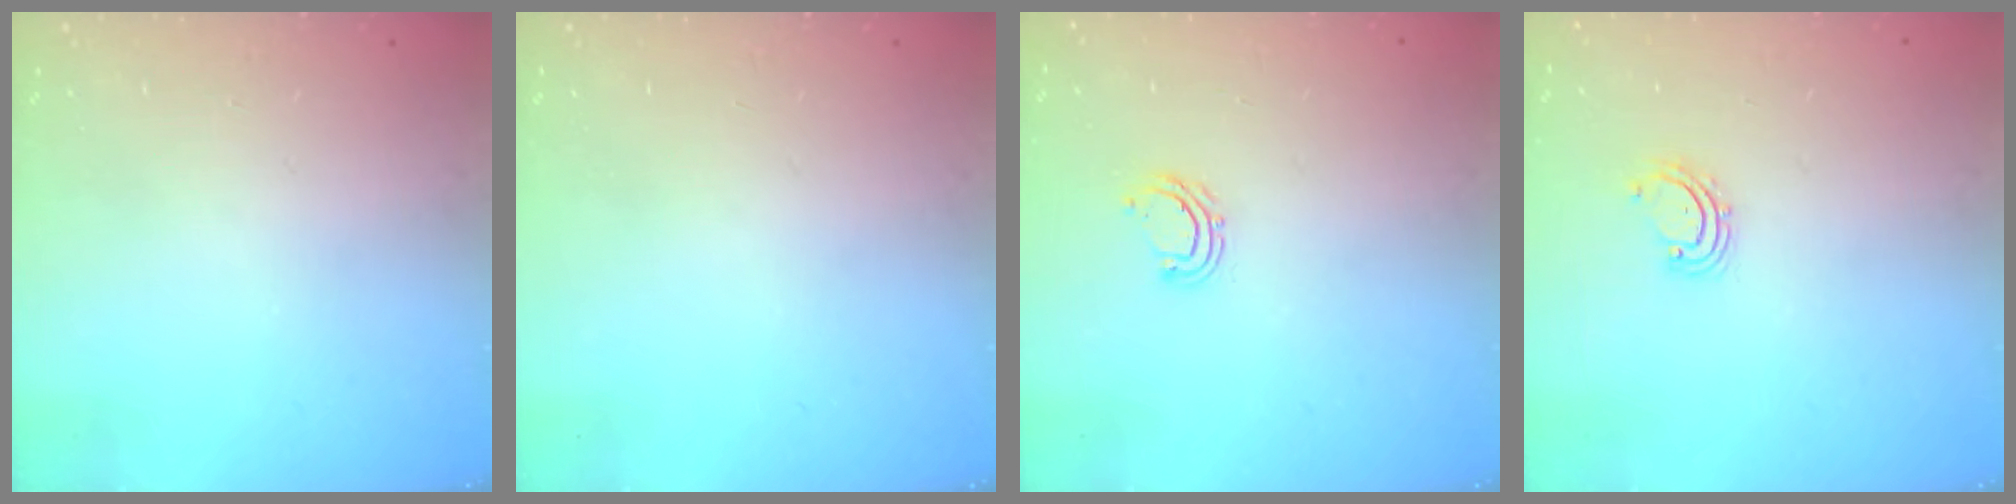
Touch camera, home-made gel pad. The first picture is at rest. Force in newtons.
{"total": 0.0}
{"total": 5.6, "press": 5.4, "slide": 1.4}
{"total": 2.9, "press": 2.9, "slide": 0.4}